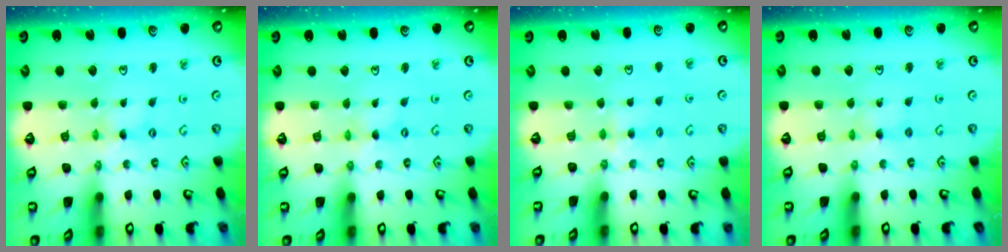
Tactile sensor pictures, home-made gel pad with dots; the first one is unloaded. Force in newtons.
{"total": 0.5, "press": 0.5, "slide": 0.1}
{"total": 3.5, "press": 3.5, "slide": 0.4}
{"total": 2.5, "press": 2.5, "slide": 0.3}